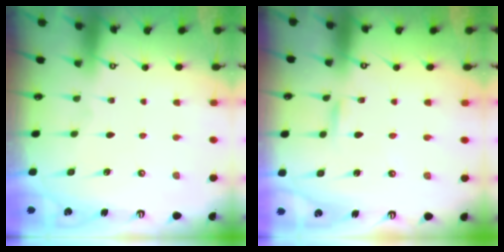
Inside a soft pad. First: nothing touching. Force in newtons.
{"total": 2.4, "press": 2.4, "slide": 0.1}